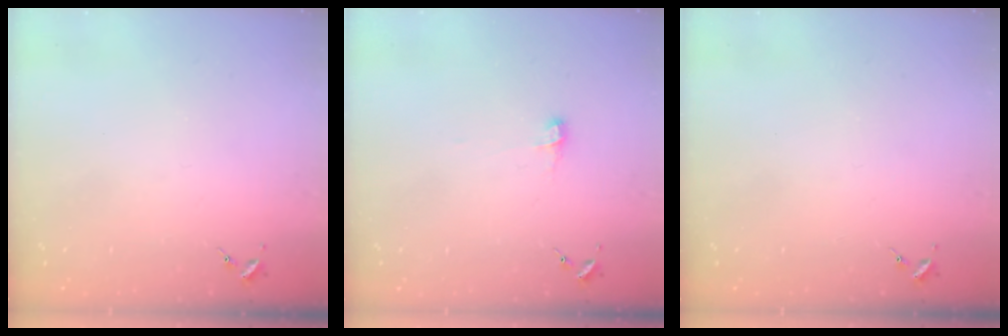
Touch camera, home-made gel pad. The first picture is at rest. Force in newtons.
{"total": 5.0, "press": 5.0, "slide": 0.4}
{"total": 0.0}